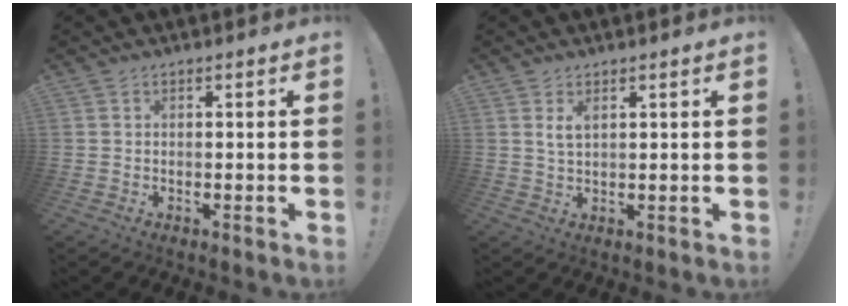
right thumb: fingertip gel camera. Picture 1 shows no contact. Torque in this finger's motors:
{"motor_torque": [0.34, 0.79, 0.18, -0.15, 0.00]}